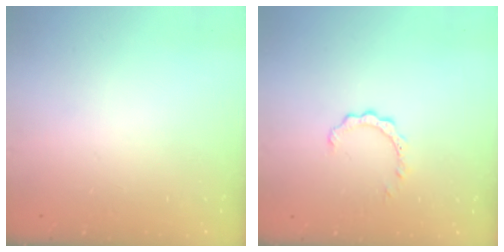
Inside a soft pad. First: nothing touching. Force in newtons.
{"total": 2.4, "press": 2.3, "slide": 0.3}